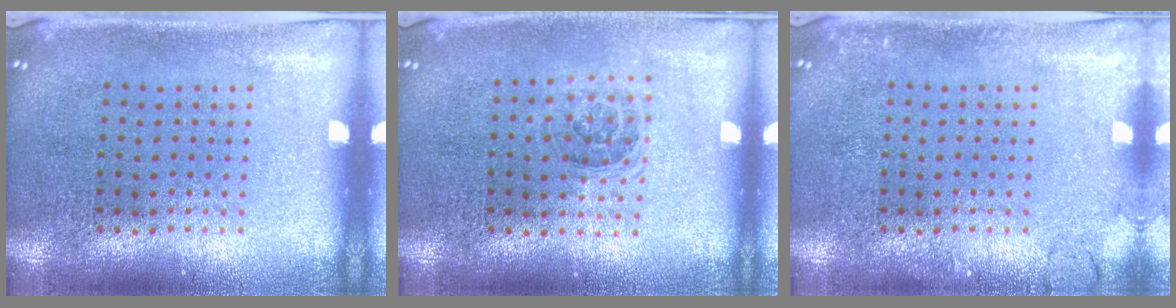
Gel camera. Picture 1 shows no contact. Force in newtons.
{"total": 1.1, "press": 1.0, "slide": 0.6}
{"total": 1.2, "press": 1.1, "slide": 0.2}